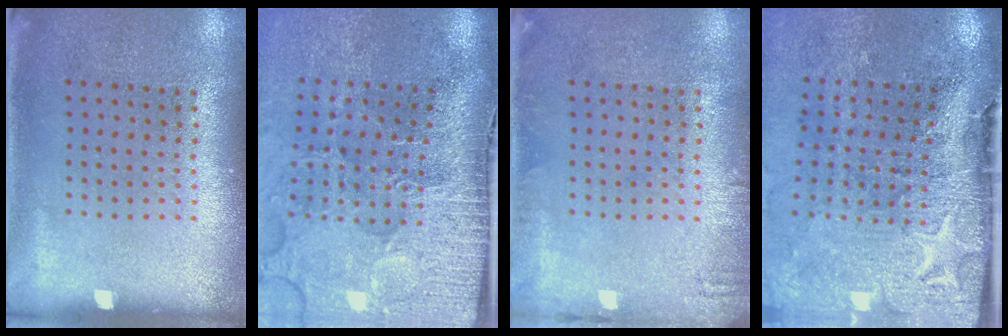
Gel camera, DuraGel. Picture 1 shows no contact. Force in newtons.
{"total": 4.9, "press": 4.0, "slide": 2.8}
{"total": 1.1, "press": 1.1, "slide": 0.2}
{"total": 5.0, "press": 3.9, "slide": 3.1}